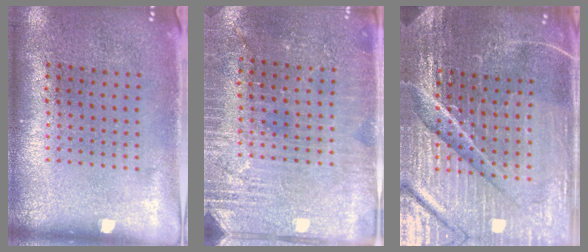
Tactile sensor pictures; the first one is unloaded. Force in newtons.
{"total": 2.8, "press": 2.8, "slide": 0.4}
{"total": 6.2, "press": 5.6, "slide": 2.8}